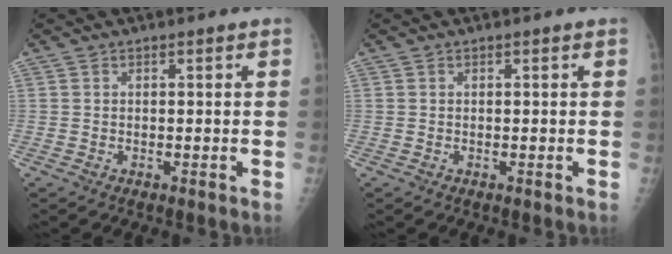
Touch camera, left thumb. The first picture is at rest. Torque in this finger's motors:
{"motor_torque": [0.00, 0.00, 0.00, 0.00, 0.00]}